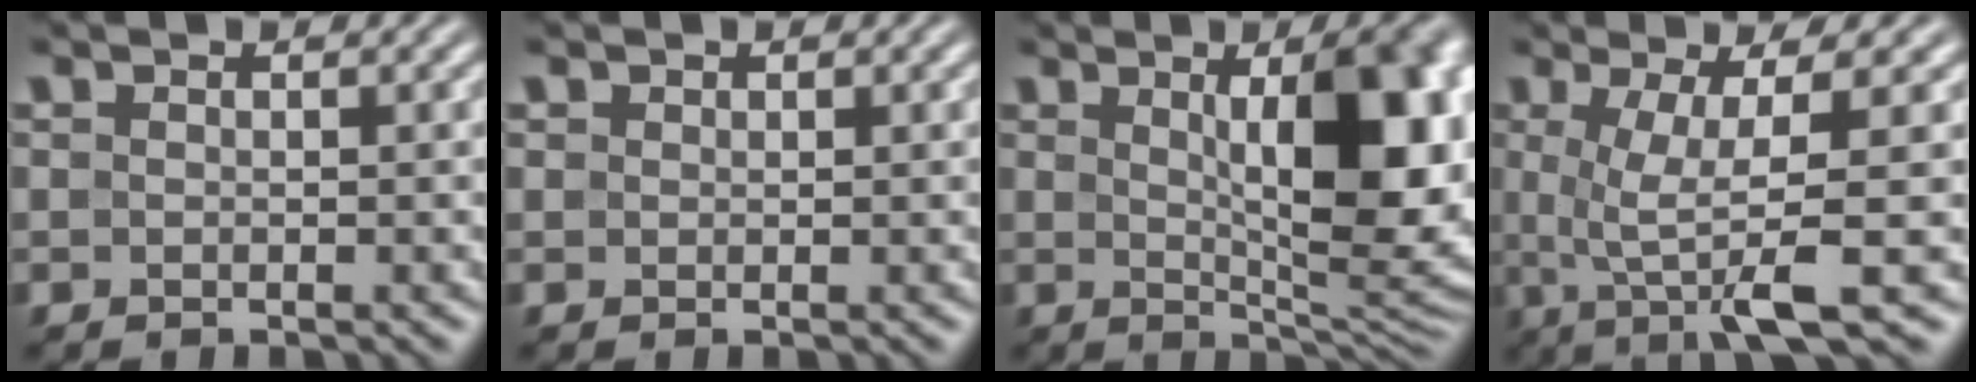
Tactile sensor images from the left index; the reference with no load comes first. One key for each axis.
{"total": 0.6, "fx": 0.4, "fy": 0.4, "fz": 0.1, "tx": 0.002, "ty": -0.001, "tz": 0.007}
{"total": 12.1, "fx": 2.1, "fy": 4.0, "fz": 11.2, "tx": -0.129, "ty": 0.003, "tz": 0.036}
{"total": 7.0, "fx": -0.2, "fy": 1.3, "fz": 6.8, "tx": -0.117, "ty": 0.001, "tz": -0.001}